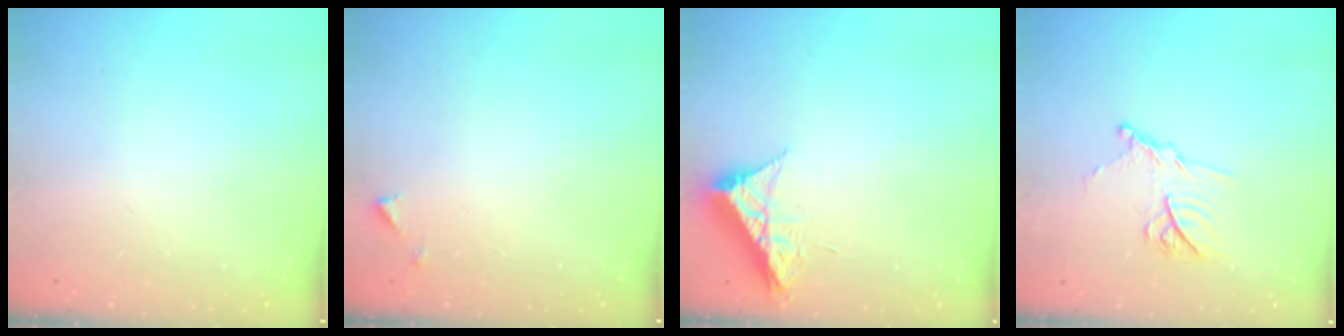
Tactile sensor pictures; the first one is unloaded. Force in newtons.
{"total": 3.2, "press": 3.2, "slide": 0.3}
{"total": 8.9, "press": 8.9, "slide": 0.4}
{"total": 12.6, "press": 12.5, "slide": 0.9}